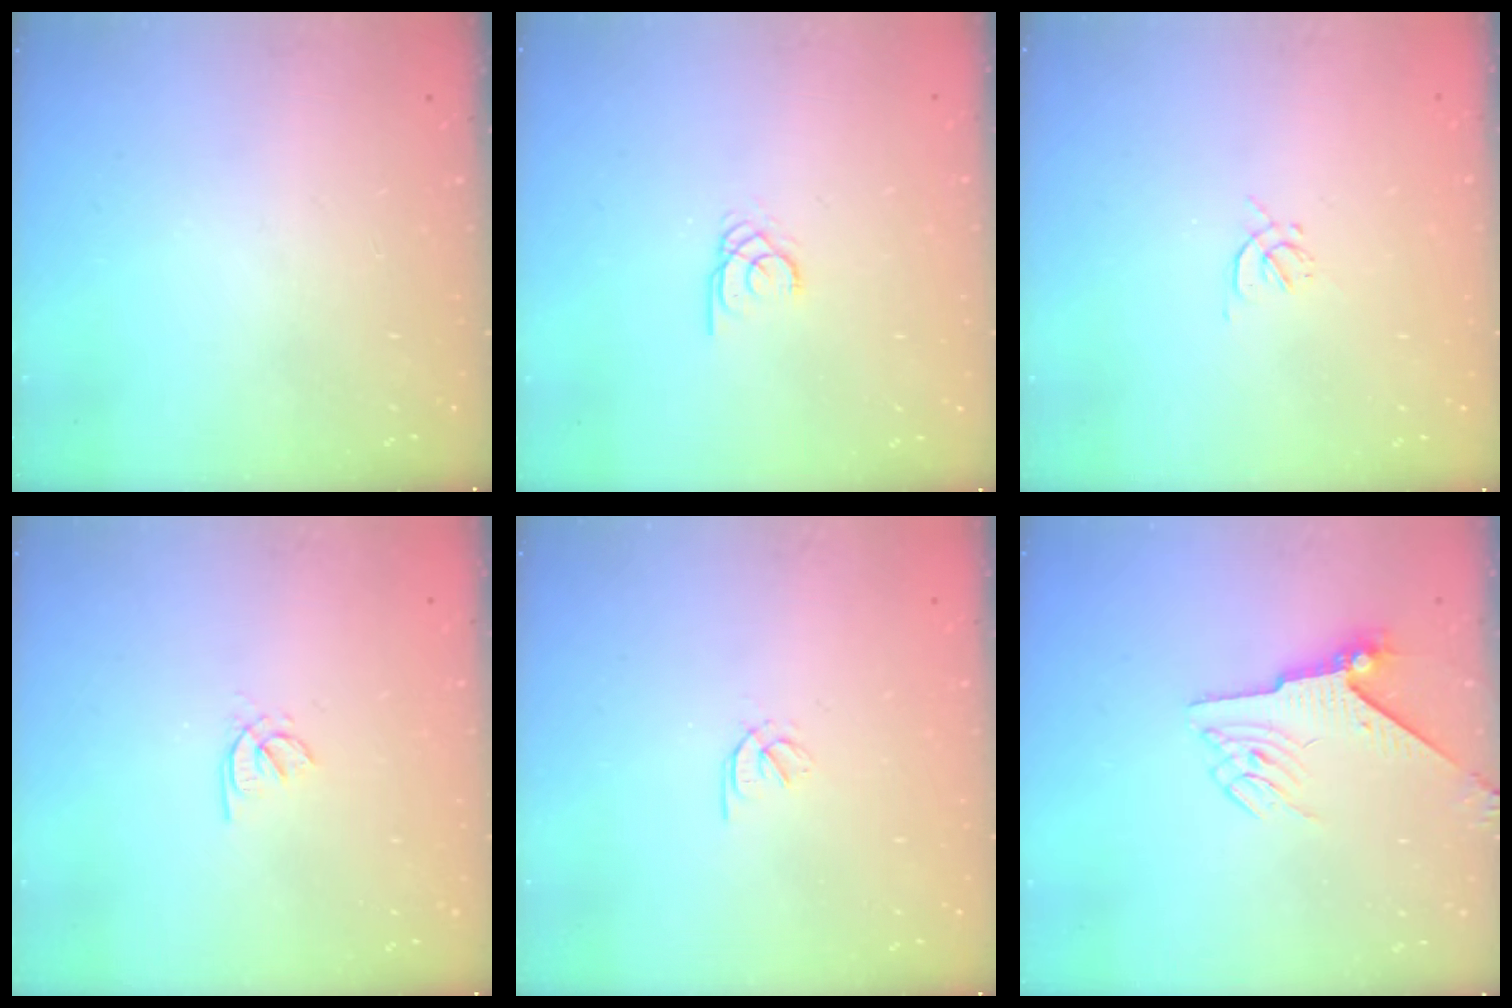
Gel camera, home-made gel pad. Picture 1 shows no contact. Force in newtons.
{"total": 1.9, "press": 1.9, "slide": 0.0}
{"total": 1.2, "press": 1.2, "slide": 0.4}
{"total": 1.8, "press": 1.8, "slide": 0.5}
{"total": 1.5, "press": 1.4, "slide": 0.5}
{"total": 6.0, "press": 5.9, "slide": 1.0}